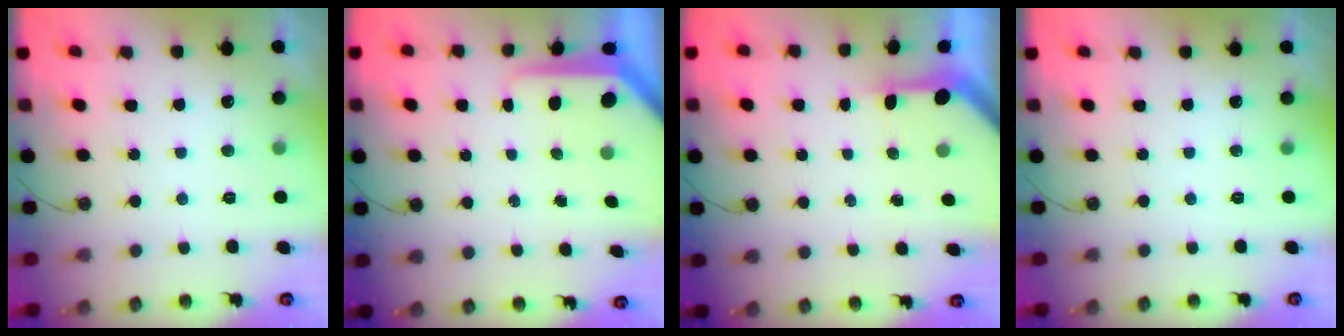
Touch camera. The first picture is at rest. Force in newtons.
{"total": 9.8, "press": 9.8, "slide": 0.7}
{"total": 3.6, "press": 3.6, "slide": 0.3}
{"total": 0.0}